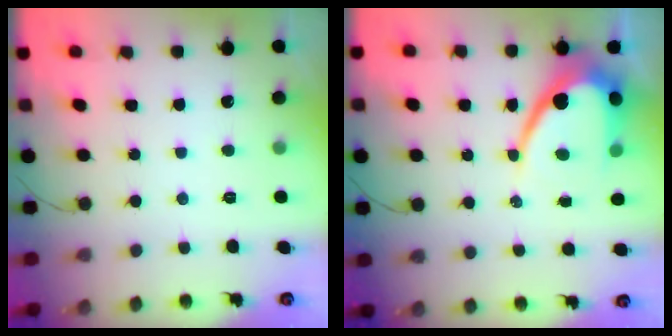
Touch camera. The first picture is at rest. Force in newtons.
{"total": 11.3, "press": 11.3, "slide": 1.1}